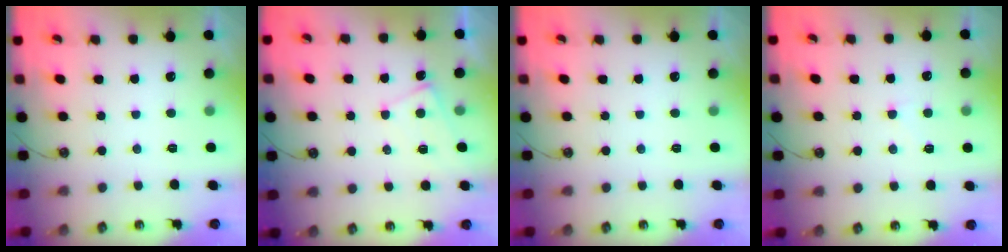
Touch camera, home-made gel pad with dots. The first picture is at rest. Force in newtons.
{"total": 2.1, "press": 2.0, "slide": 0.3}
{"total": 0.0}
{"total": 0.9, "press": 0.4, "slide": 0.8}